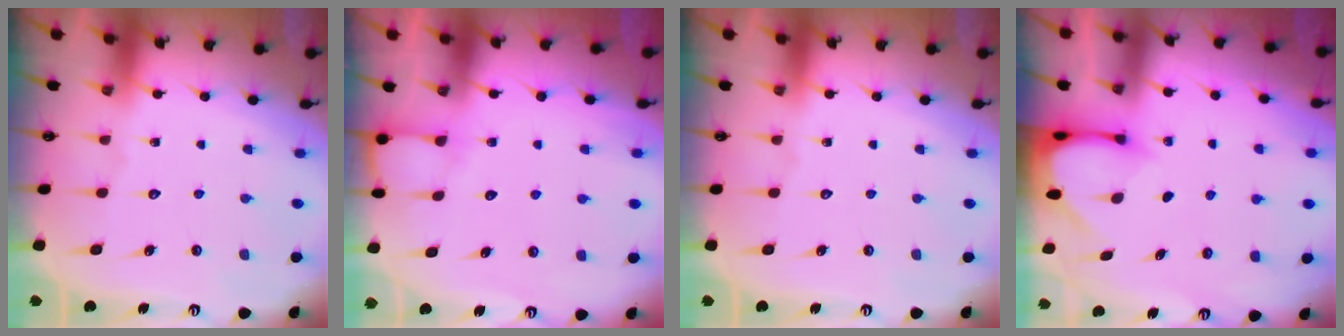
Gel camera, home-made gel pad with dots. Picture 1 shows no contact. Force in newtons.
{"total": 5.0, "press": 5.0, "slide": 0.3}
{"total": 0.0}
{"total": 2.9, "press": 2.9, "slide": 0.3}